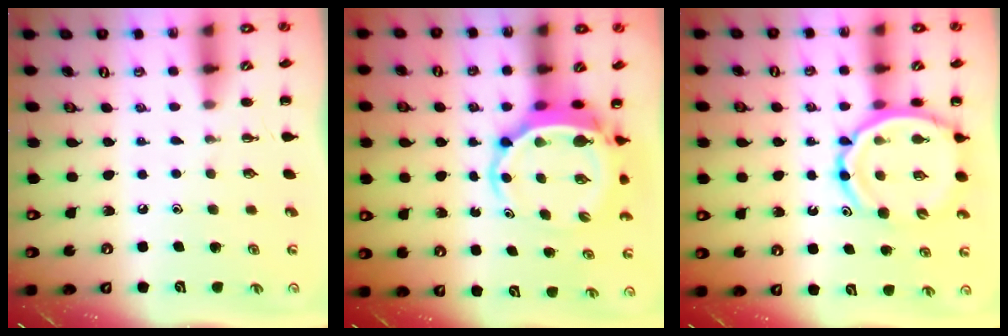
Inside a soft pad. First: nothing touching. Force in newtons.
{"total": 5.7, "press": 5.5, "slide": 1.3}
{"total": 13.2, "press": 12.7, "slide": 3.6}